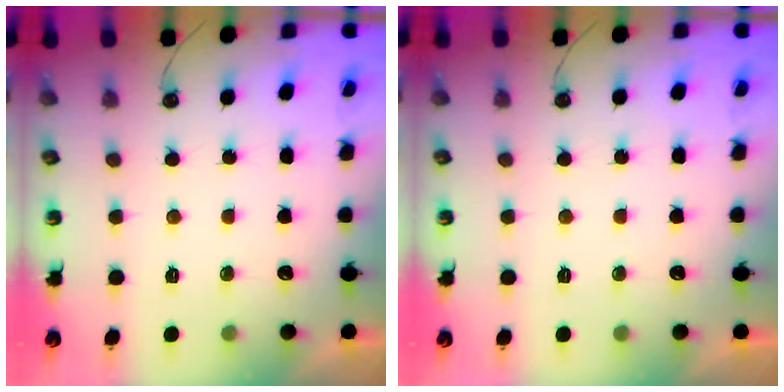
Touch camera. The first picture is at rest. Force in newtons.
{"total": 0.0}